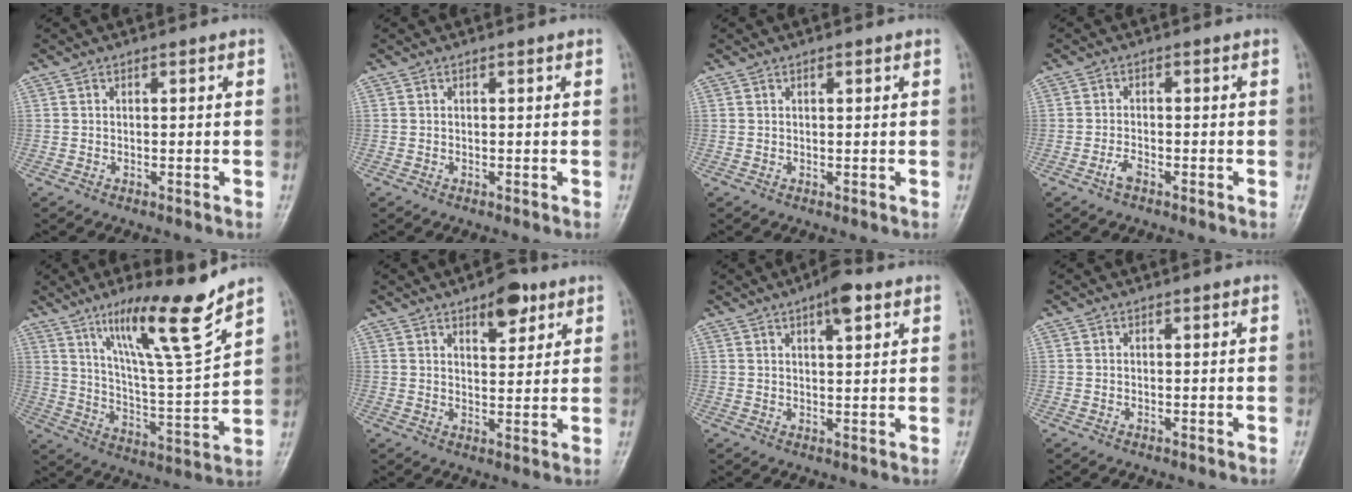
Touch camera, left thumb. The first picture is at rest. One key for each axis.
{"total": 0.0}
{"total": 0.6, "fx": 0.4, "fy": 0.2, "fz": 0.4, "tx": -0.008, "ty": -0.001, "tz": 0.005}
{"total": 2.1, "fx": -1.4, "fy": 0.8, "fz": 1.3, "tx": -0.031, "ty": 0.009, "tz": -0.028}
{"total": 16.3, "fx": 11.1, "fy": 1.1, "fz": 11.8, "tx": -0.186, "ty": -0.070, "tz": 0.195}
{"total": 6.7, "fx": 4.0, "fy": 3.0, "fz": 4.4, "tx": -0.040, "ty": -0.020, "tz": 0.055}
{"total": 5.9, "fx": 3.2, "fy": 1.9, "fz": 4.5, "tx": -0.057, "ty": -0.007, "tz": 0.045}
{"total": 0.0}